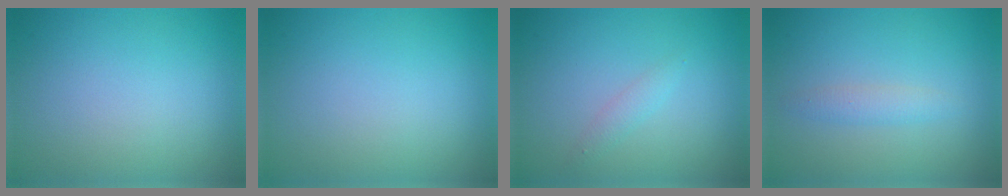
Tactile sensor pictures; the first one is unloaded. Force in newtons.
{"total": 0.0}
{"total": 1.0, "press": 1.0, "slide": 0.0}
{"total": 1.3, "press": 1.3, "slide": 0.1}